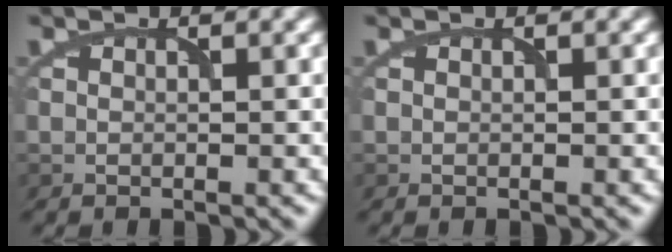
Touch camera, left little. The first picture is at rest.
{"total": 0.0}